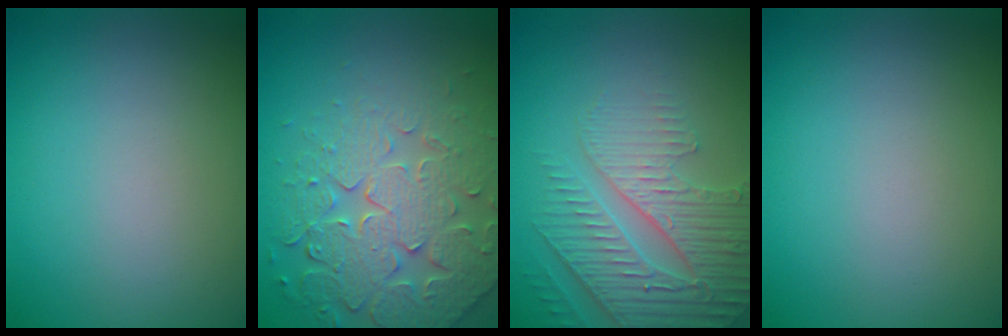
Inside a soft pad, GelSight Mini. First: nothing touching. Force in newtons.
{"total": 6.9, "press": 5.7, "slide": 3.9}
{"total": 5.1, "press": 4.6, "slide": 2.3}
{"total": 0.0}